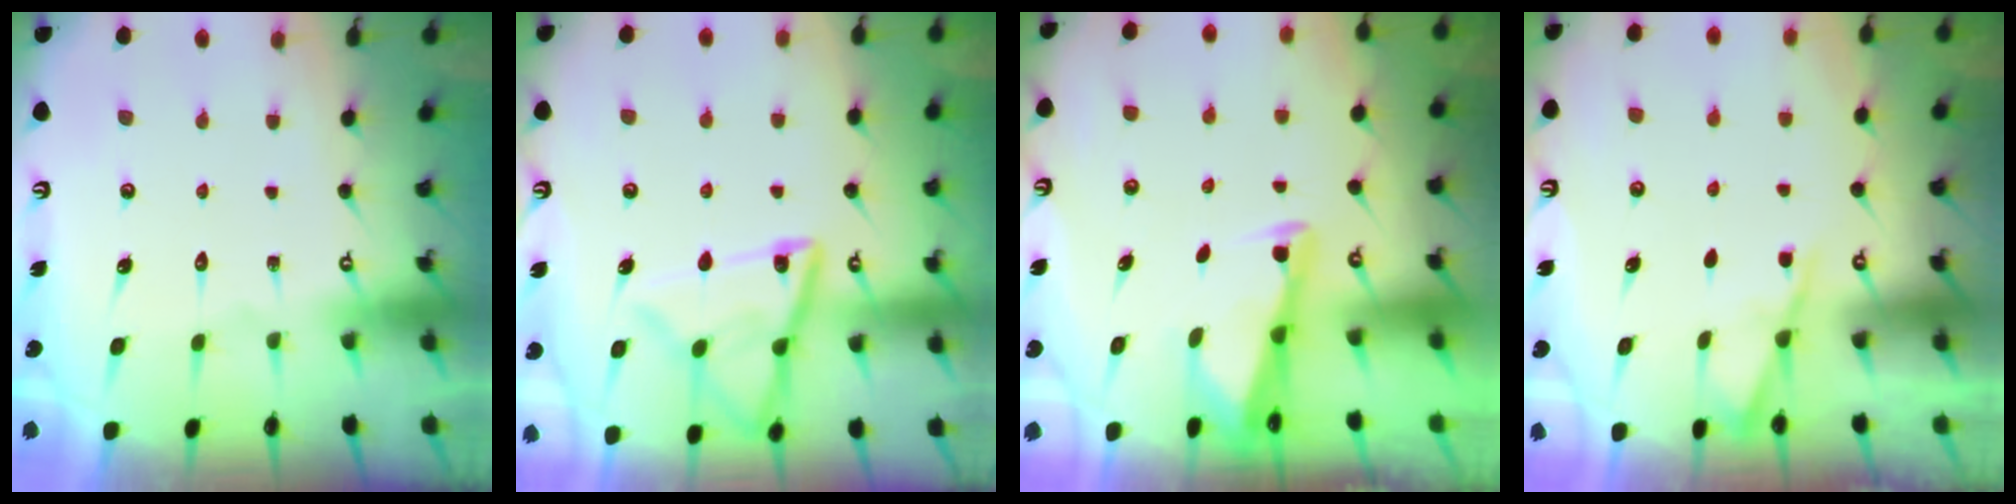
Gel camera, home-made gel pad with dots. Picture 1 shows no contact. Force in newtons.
{"total": 14.1, "press": 14.0, "slide": 1.2}
{"total": 2.5, "press": 2.5, "slide": 0.2}
{"total": 2.8, "press": 2.8, "slide": 0.3}